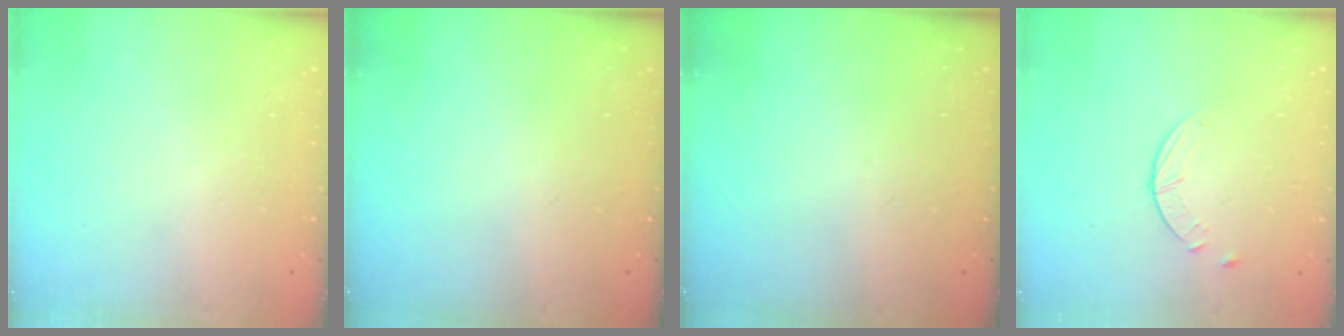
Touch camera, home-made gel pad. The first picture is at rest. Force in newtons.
{"total": 0.0}
{"total": 0.0}
{"total": 2.6, "press": 2.5, "slide": 0.3}